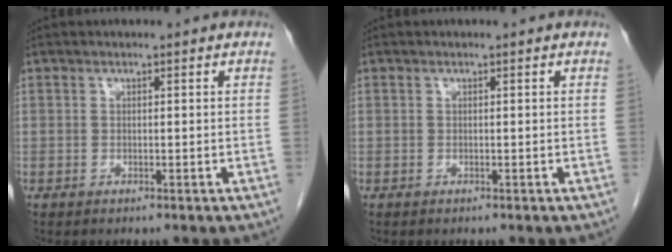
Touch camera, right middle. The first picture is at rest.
{"total": 0.0}